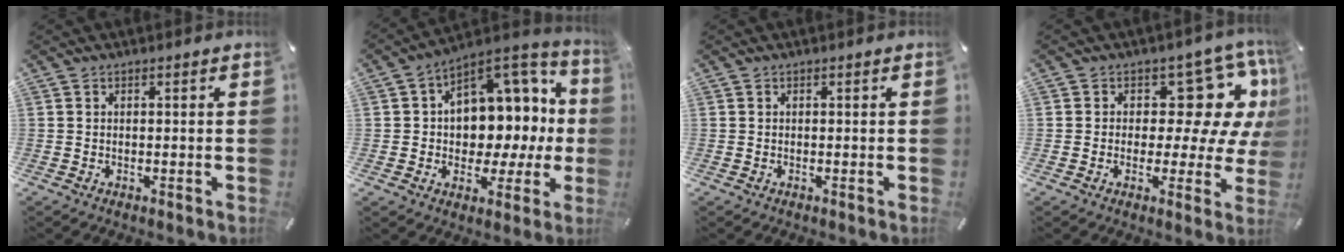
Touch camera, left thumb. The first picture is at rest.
{"total": 13.0, "force": [2.7, 10.1, 7.8], "torque": [-0.079, -0.042, 0.048]}
{"total": 0.0}
{"total": 15.4, "force": [6.1, 8.8, 11.1], "torque": [-0.141, -0.046, 0.101]}